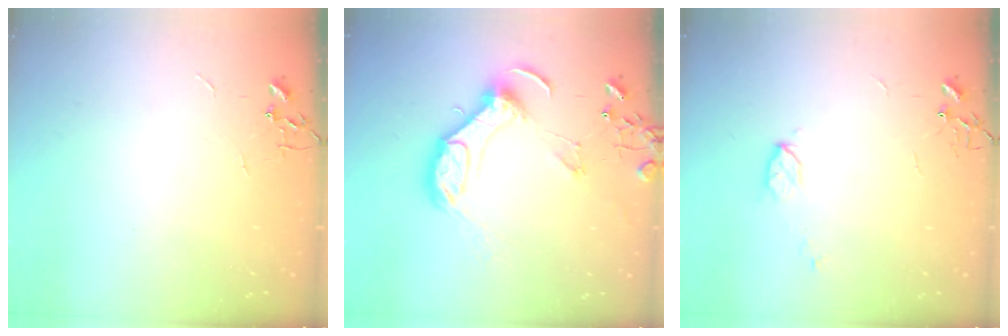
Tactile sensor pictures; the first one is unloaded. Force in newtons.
{"total": 13.7, "press": 13.6, "slide": 1.7}
{"total": 5.6, "press": 5.6, "slide": 0.7}